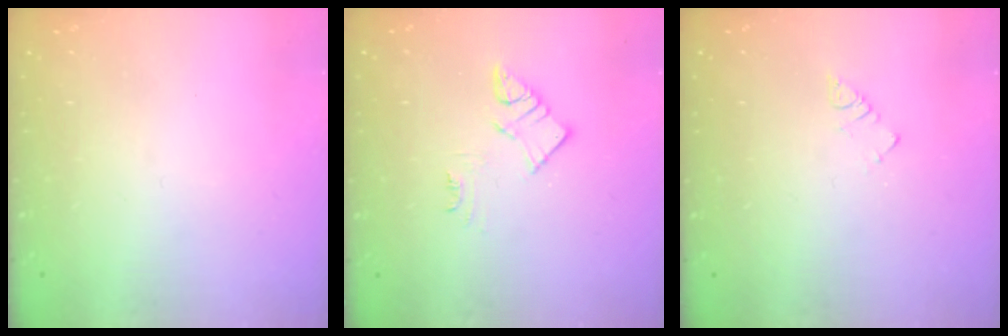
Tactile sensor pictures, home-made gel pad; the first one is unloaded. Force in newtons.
{"total": 6.9, "press": 6.8, "slide": 0.3}
{"total": 2.3, "press": 2.3, "slide": 0.4}